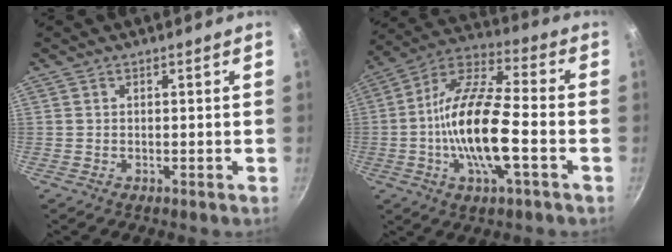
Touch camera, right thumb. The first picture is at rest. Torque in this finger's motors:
{"motor_torque": [1.08, 0.50, 2.43, -0.34, 0.71]}